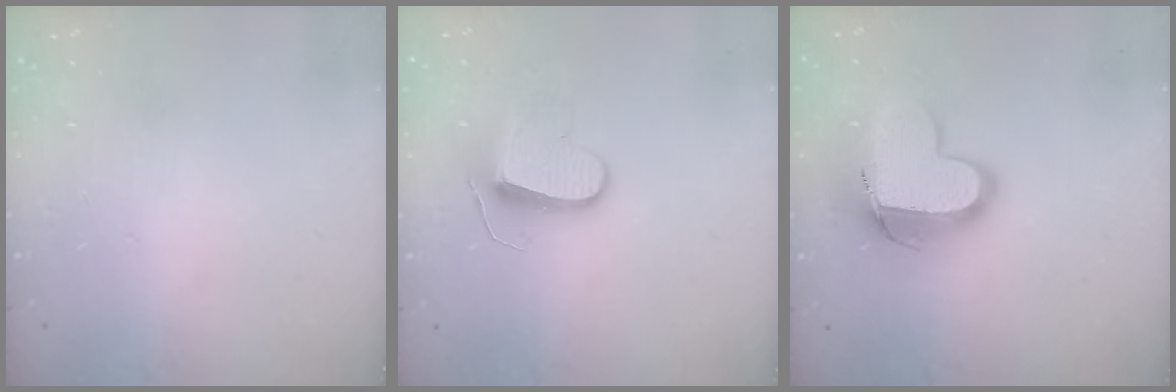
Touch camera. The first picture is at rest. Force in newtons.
{"total": 9.2, "press": 9.2, "slide": 0.5}
{"total": 14.3, "press": 14.3, "slide": 1.2}